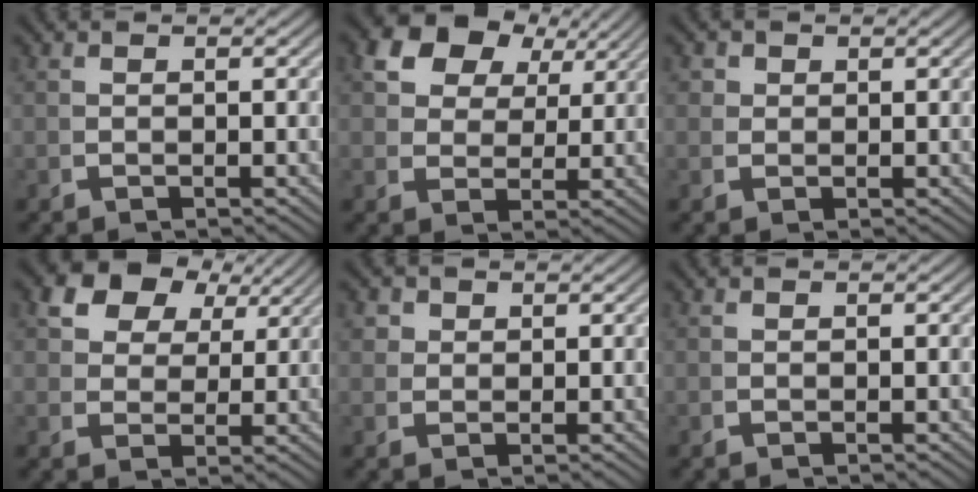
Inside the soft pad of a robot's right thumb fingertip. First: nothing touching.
{"total": 8.3, "force": [4.3, 5.6, 4.5], "torque": [-0.105, -0.009, 0.081]}
{"total": 1.9, "force": [0.9, 1.6, 0.6], "torque": [-0.017, -0.005, 0.019]}
{"total": 7.4, "force": [4.2, 4.7, 3.9], "torque": [-0.086, -0.006, 0.079]}
{"total": 2.6, "force": [1.3, 2.0, 0.9], "torque": [-0.026, -0.005, 0.029]}
{"total": 0.0}